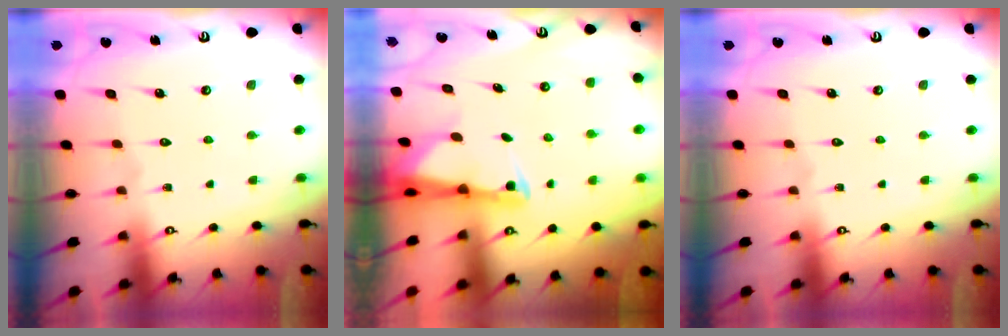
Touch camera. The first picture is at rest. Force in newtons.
{"total": 2.5, "press": 2.4, "slide": 0.5}
{"total": 0.0}